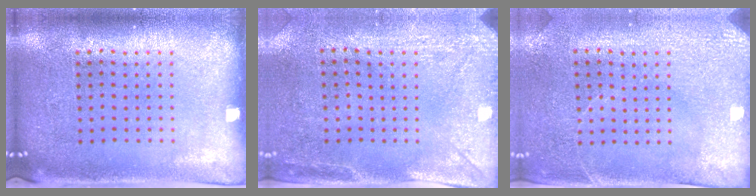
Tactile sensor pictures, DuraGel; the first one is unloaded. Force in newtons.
{"total": 3.0, "press": 2.4, "slide": 1.9}
{"total": 2.9, "press": 2.8, "slide": 0.7}